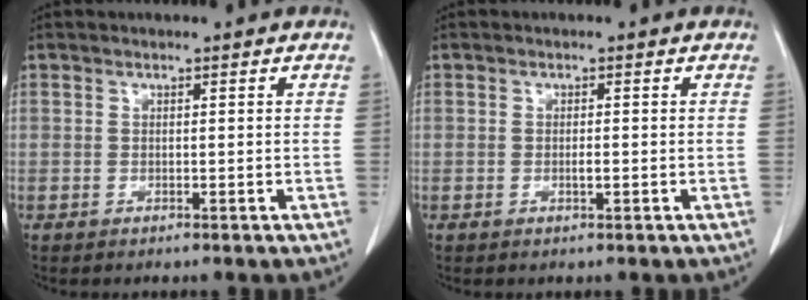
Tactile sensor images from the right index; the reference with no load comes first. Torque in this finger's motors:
{"motor_torque": [0.15, -0.12, 0.07, 0.03]}